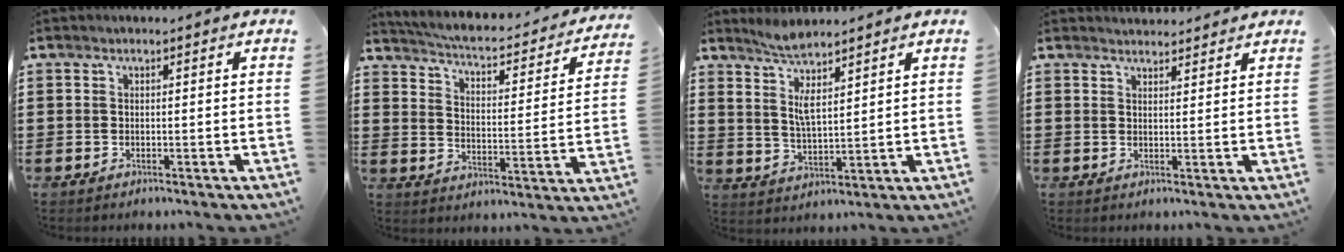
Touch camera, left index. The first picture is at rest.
{"total": 3.6, "force": [3.3, -0.2, 1.4], "torque": [-0.049, -0.035, 0.046]}
{"total": 5.5, "force": [3.9, 1.3, 3.7], "torque": [-0.082, -0.004, 0.069]}
{"total": 2.0, "force": [2.0, 0.3, -0.2], "torque": [-0.002, -0.002, 0.039]}